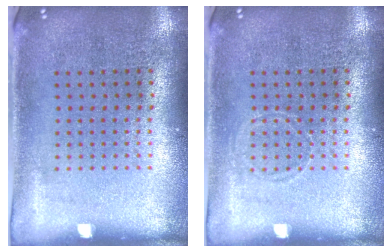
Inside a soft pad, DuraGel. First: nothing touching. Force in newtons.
{"total": 0.6, "press": 0.6, "slide": 0.0}